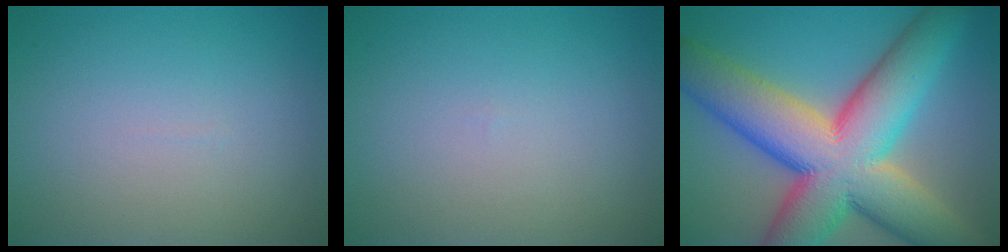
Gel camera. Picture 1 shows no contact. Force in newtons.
{"total": 0.0}
{"total": 16.2, "press": 16.2, "slide": 0.8}